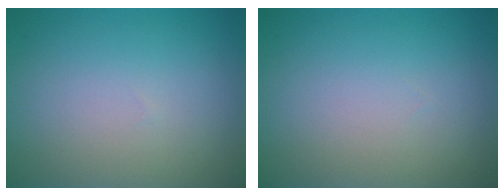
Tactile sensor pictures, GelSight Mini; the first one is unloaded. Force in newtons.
{"total": 0.0}